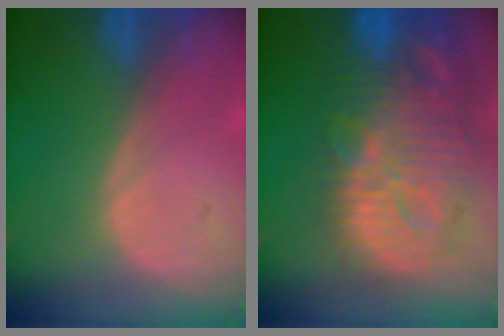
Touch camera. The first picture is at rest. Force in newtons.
{"total": 14.2, "press": 12.4, "slide": 6.9}